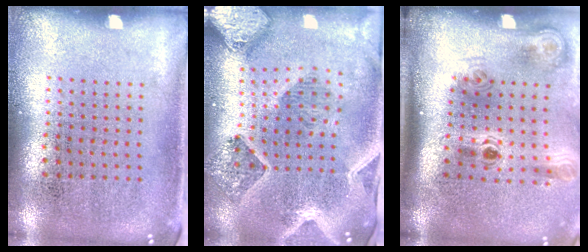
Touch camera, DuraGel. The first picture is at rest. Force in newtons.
{"total": 2.3, "press": 2.1, "slide": 1.0}
{"total": 2.2, "press": 1.4, "slide": 1.7}